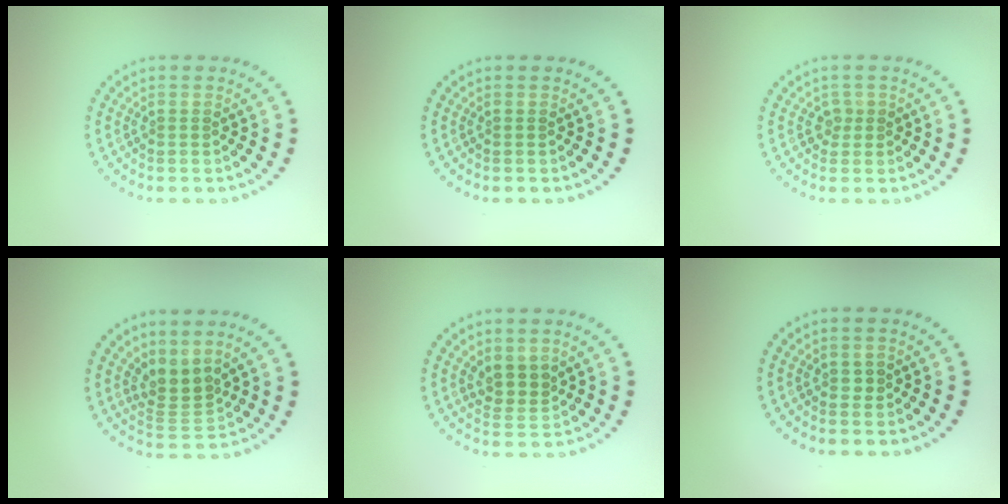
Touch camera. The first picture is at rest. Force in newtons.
{"total": 0.0}
{"total": 1.0, "press": 0.9, "slide": 0.6}
{"total": 2.8, "press": 2.0, "slide": 2.0}
{"total": 2.3, "press": 1.9, "slide": 1.2}
{"total": 0.7, "press": 0.7, "slide": 0.1}